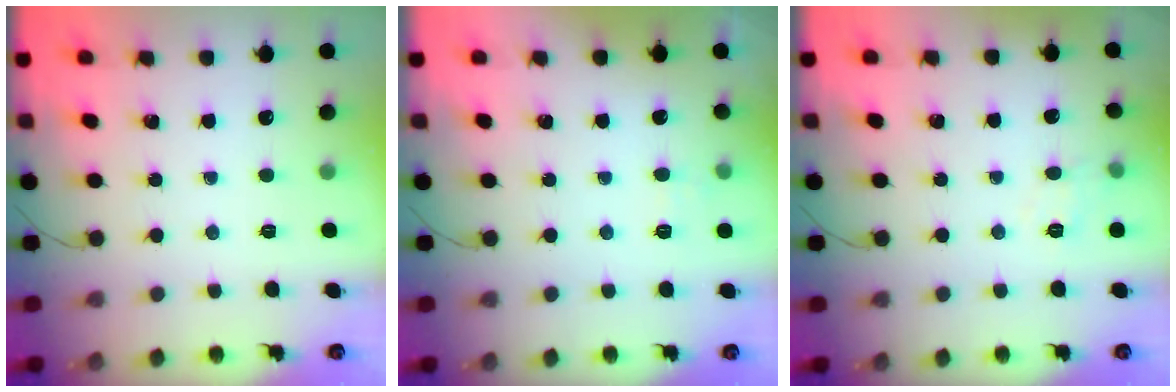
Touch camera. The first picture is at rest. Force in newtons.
{"total": 2.8, "press": 2.5, "slide": 1.3}
{"total": 4.7, "press": 4.4, "slide": 1.6}